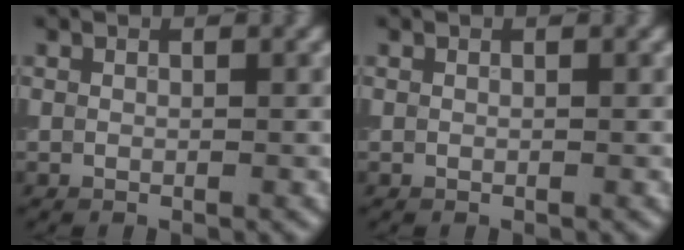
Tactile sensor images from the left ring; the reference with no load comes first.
{"total": 0.0}